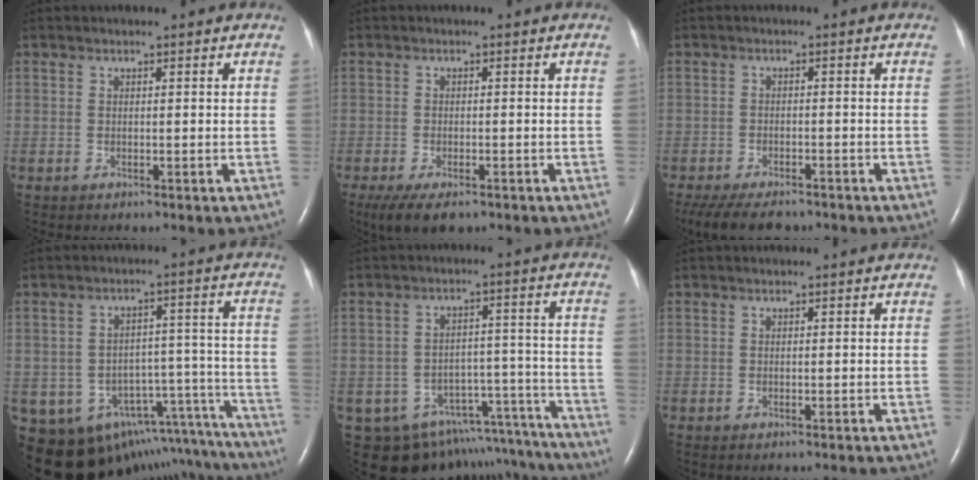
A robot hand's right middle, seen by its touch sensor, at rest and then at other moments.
{"total": 6.1, "force": [-4.2, 2.2, 3.9], "torque": [-0.068, -0.013, -0.067]}
{"total": 10.0, "force": [-8.0, 3.6, 4.7], "torque": [-0.087, -0.014, -0.120]}
{"total": 18.8, "force": [-14.6, 9.6, 6.9], "torque": [-0.071, 0.067, -0.170]}
{"total": 18.1, "force": [-15.7, 7.7, 4.6], "torque": [-0.053, 0.053, -0.191]}
{"total": 1.4, "force": [-1.3, 0.3, 0.5], "torque": [-0.009, -0.003, -0.015]}